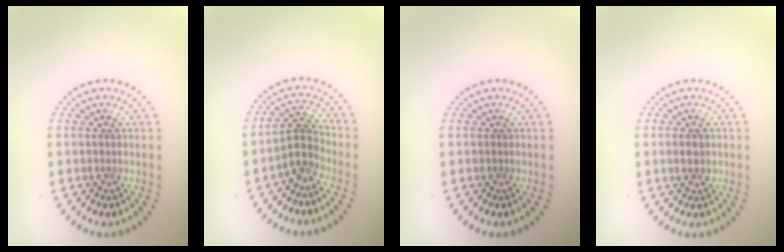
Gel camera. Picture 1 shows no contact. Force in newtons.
{"total": 2.6, "press": 2.0, "slide": 1.7}
{"total": 0.0}
{"total": 1.4, "press": 1.4, "slide": 0.2}